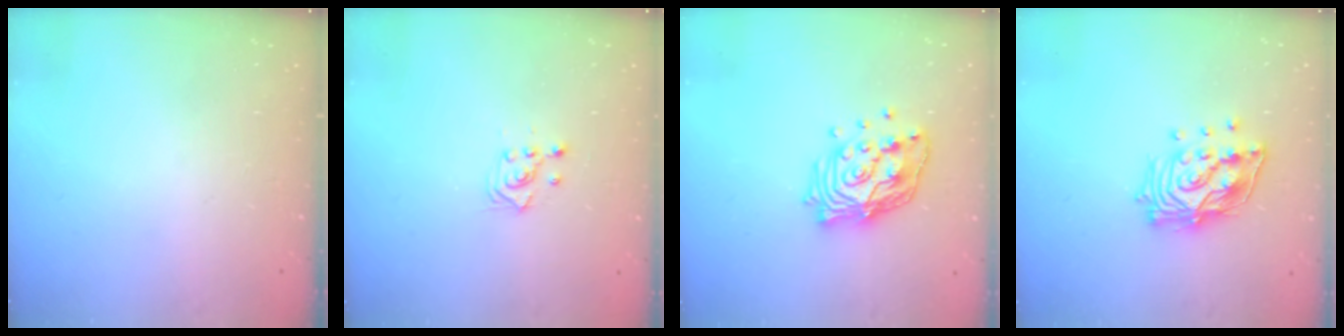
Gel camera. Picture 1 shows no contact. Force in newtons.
{"total": 2.4, "press": 2.2, "slide": 0.8}
{"total": 15.2, "press": 15.1, "slide": 1.5}
{"total": 16.0, "press": 15.9, "slide": 2.0}